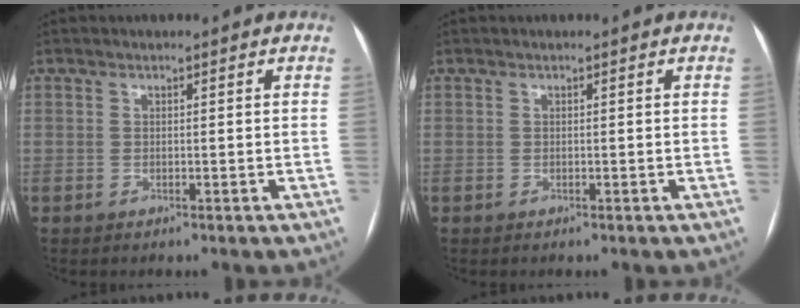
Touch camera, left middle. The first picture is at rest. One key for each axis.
{"total": 0.0}